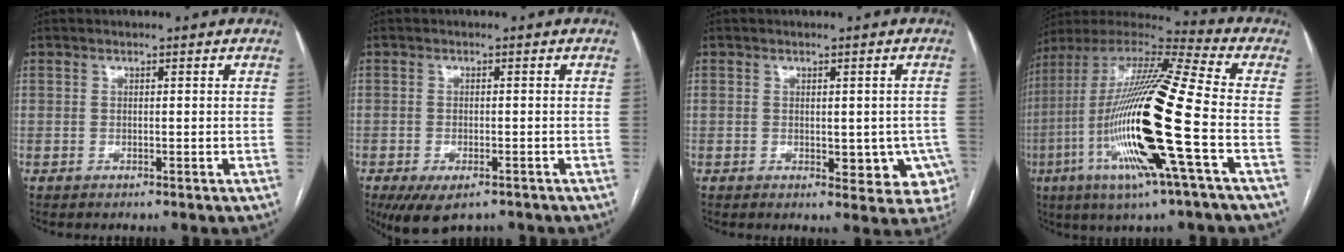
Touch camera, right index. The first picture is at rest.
{"total": 6.1, "force": [-4.1, 2.8, 3.6], "torque": [-0.059, -0.009, -0.062]}
{"total": 7.8, "force": [-1.2, 4.6, 6.2], "torque": [-0.057, 0.010, -0.005]}
{"total": 23.6, "force": [-5.7, 0.9, 22.9], "torque": [-0.462, -0.026, -0.119]}